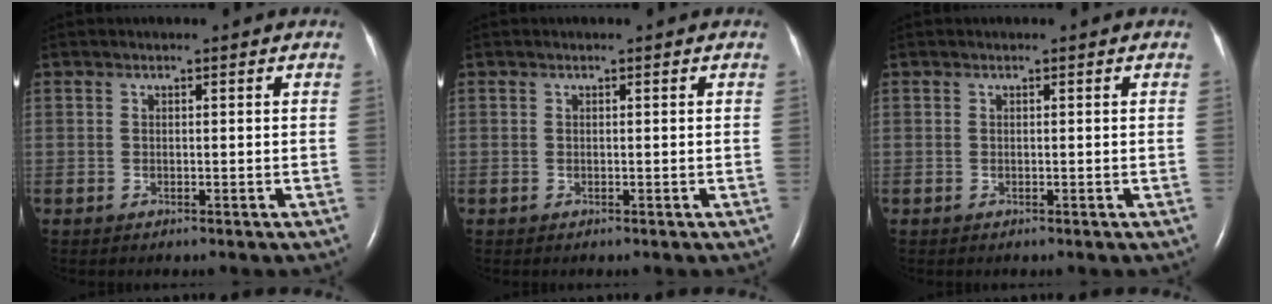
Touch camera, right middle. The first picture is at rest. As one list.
[{"total": 0.0}, {"total": 0.0}]